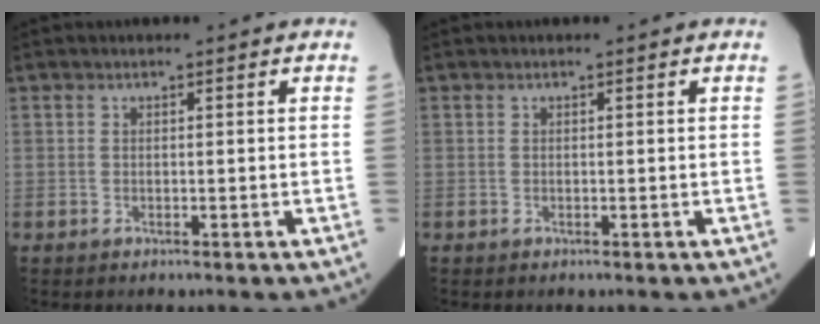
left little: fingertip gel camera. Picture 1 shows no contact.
{"total": 0.0}